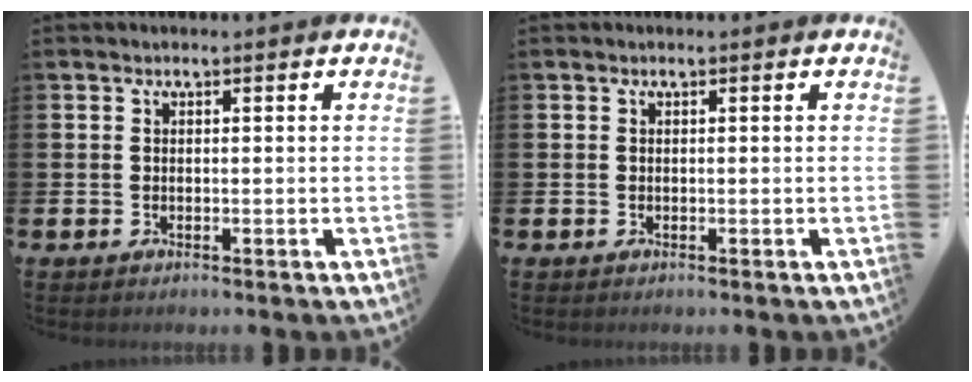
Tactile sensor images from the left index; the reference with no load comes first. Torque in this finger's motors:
{"motor_torque": [0.00, 0.00, 0.00, 0.00]}